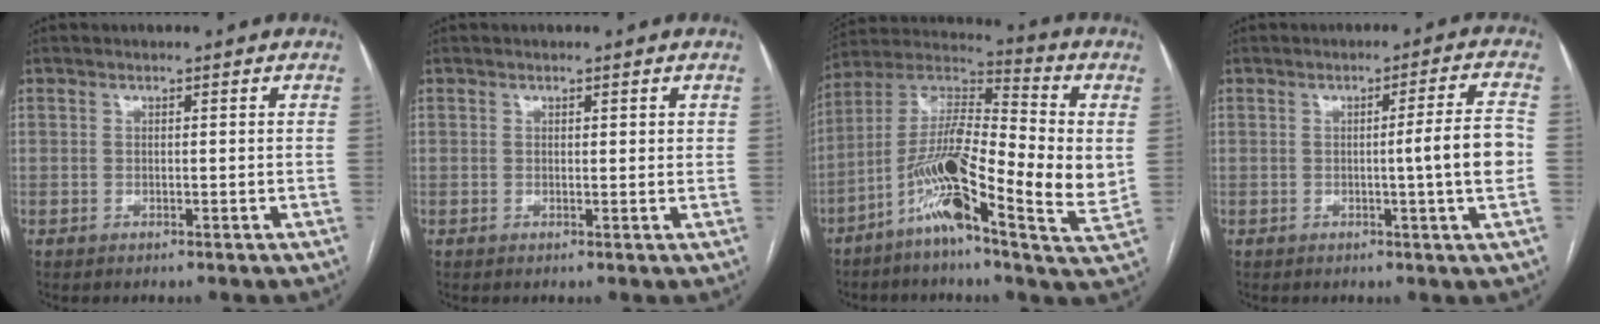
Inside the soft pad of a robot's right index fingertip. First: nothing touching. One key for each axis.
{"total": 1.1, "fx": 0.6, "fy": 0.4, "fz": 0.8, "tx": -0.012, "ty": 0.000, "tz": 0.007}
{"total": 17.9, "fx": -3.0, "fy": 3.6, "fz": 17.3, "tx": -0.309, "ty": 0.010, "tz": -0.066}
{"total": 6.8, "fx": -0.7, "fy": -1.0, "fz": 6.7, "tx": -0.091, "ty": 0.001, "tz": -0.012}